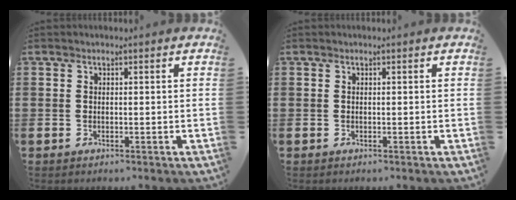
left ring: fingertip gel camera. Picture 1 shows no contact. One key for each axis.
{"total": 0.0}